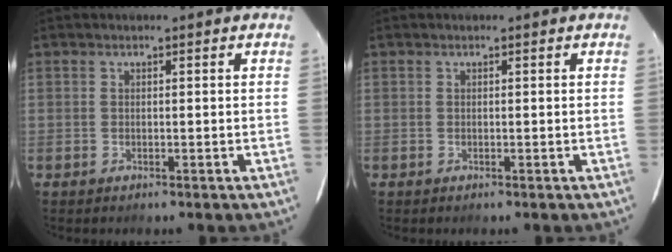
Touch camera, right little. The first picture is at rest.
{"total": 0.0}